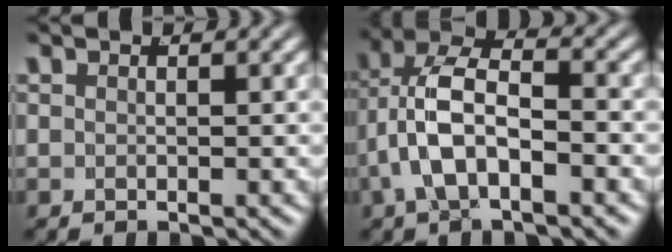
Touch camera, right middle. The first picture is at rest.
{"total": 6.4, "force": [0.4, 4.1, 4.9], "torque": [-0.105, -0.006, 0.005]}